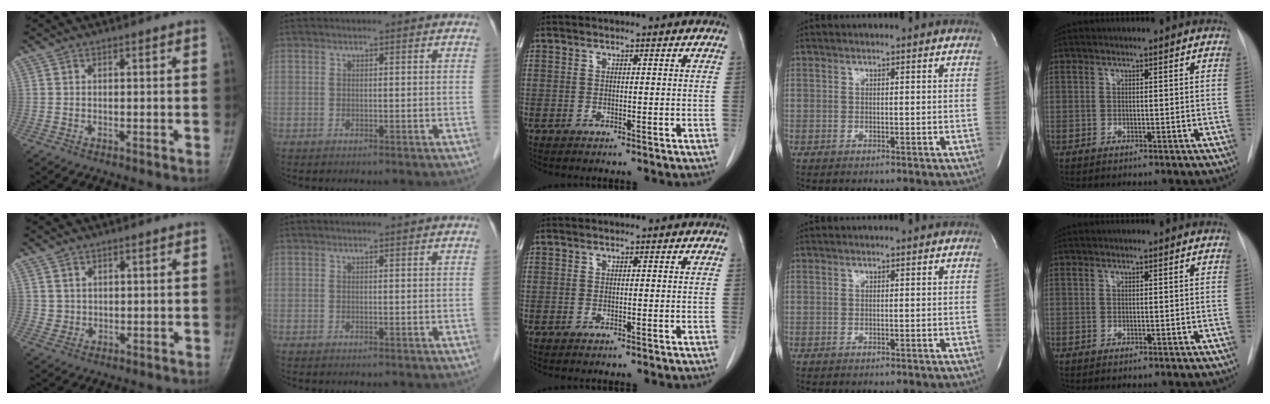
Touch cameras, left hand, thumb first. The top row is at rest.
{"thumb": {"total": 2.1, "force": [1.2, 1.7, 0.2], "torque": [0.013, -0.009, 0.020]}, "index": {"total": 0.9, "force": [0.8, -0.2, 0.2], "torque": [-0.010, -0.001, 0.015]}}